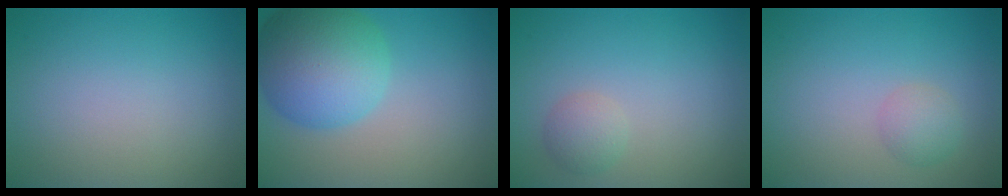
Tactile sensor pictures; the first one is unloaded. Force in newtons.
{"total": 8.8, "press": 8.8, "slide": 0.3}
{"total": 1.6, "press": 1.6, "slide": 0.1}
{"total": 1.7, "press": 1.7, "slide": 0.1}